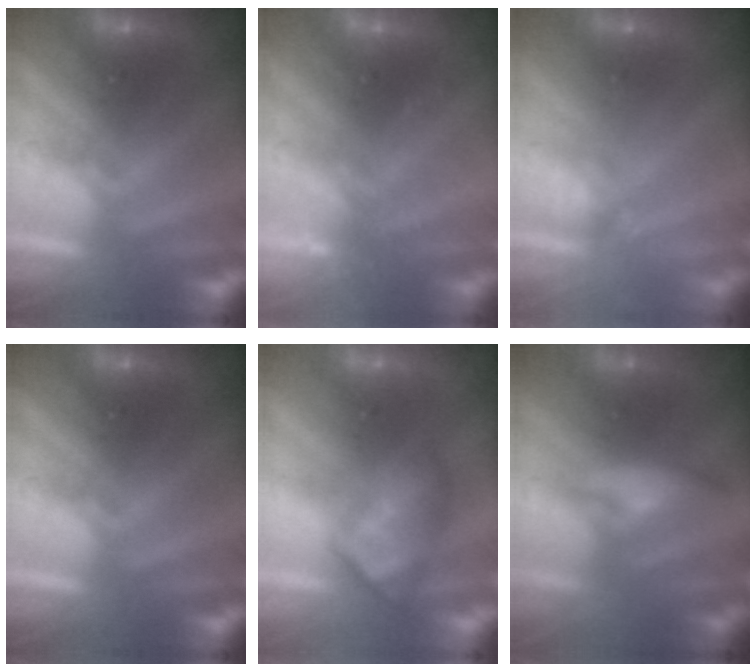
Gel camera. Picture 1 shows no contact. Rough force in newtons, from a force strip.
{"total": 2.2}
{"total": 2.4}
{"total": 0.0}
{"total": 4.4}
{"total": 2.4}